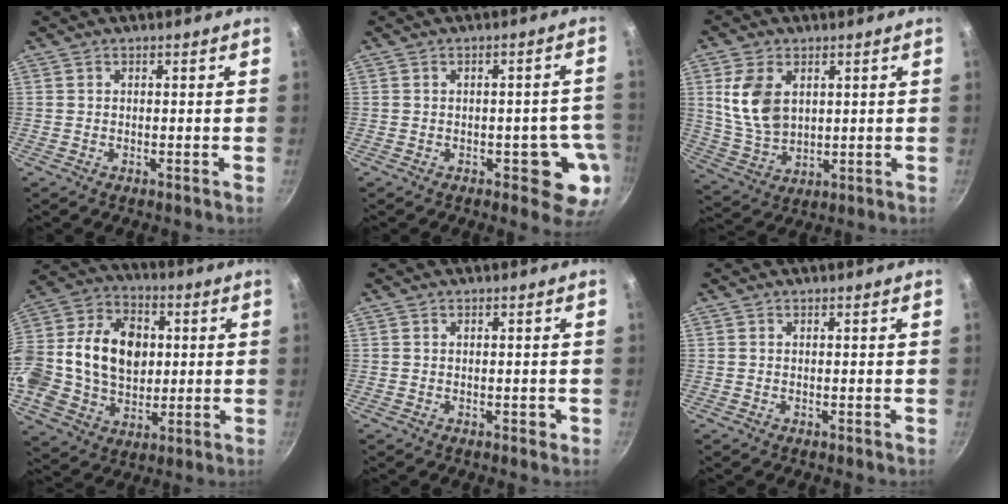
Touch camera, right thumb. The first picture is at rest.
{"total": 7.6, "force": [-2.4, 3.9, 6.1], "torque": [-0.017, 0.016, -0.026]}
{"total": 10.6, "force": [2.8, 7.1, 7.4], "torque": [-0.131, -0.021, 0.067]}
{"total": 25.3, "force": [1.6, 18.8, 16.9], "torque": [-0.308, 0.036, 0.025]}
{"total": 0.8, "force": [-0.2, 0.6, 0.5], "torque": [0.000, 0.002, -0.002]}
{"total": 0.0}